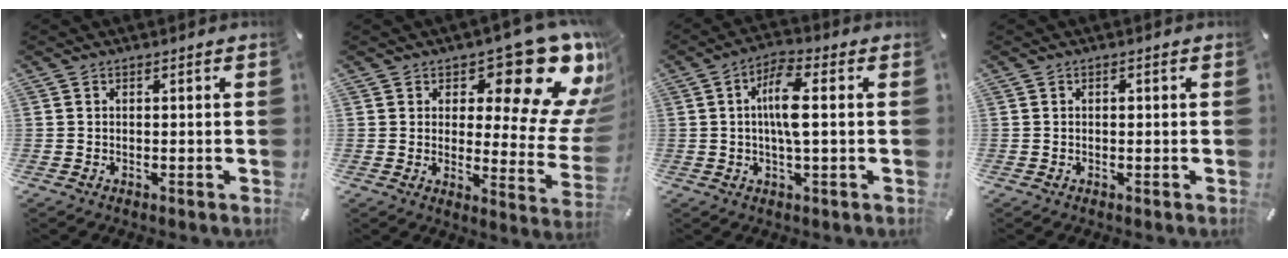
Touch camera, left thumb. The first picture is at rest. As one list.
[{"total": 20.6, "force": [11.3, 8.8, 14.8], "torque": [-0.172, -0.091, 0.177]}, {"total": 8.5, "force": [0.6, 2.2, 8.2], "torque": [-0.159, 0.006, 0.008]}, {"total": 0.6, "force": [0.1, 0.4, 0.4], "torque": [-0.009, 0.000, 0.001]}]